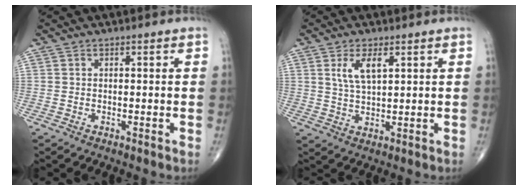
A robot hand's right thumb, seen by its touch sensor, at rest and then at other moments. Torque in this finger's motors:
{"motor_torque": [0.02, 0.02, 0.53, 0.24, 0.01]}